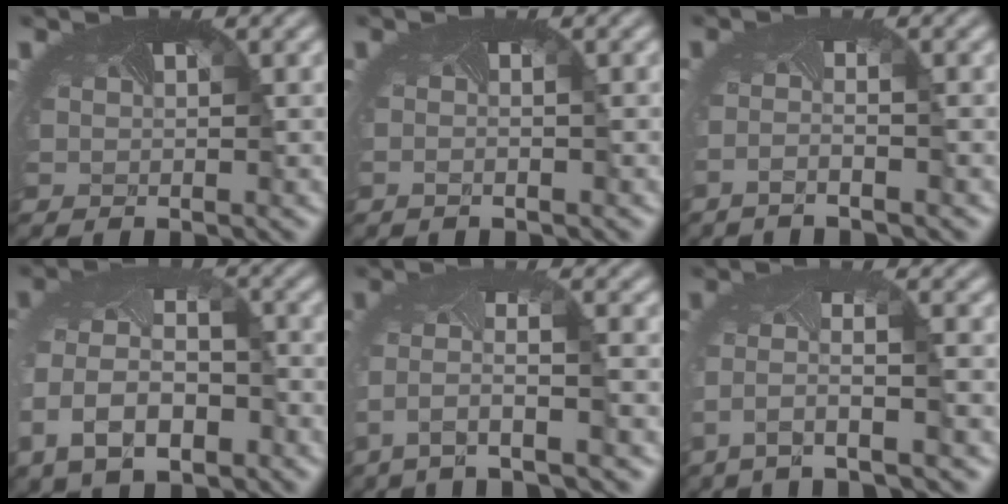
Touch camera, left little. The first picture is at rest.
{"total": 1.0, "force": [-0.8, 0.0, 0.6], "torque": [-0.013, -0.009, -0.011]}
{"total": 2.0, "force": [-1.6, -0.2, 1.2], "torque": [-0.036, -0.018, -0.039]}
{"total": 7.9, "force": [-3.3, 5.2, 5.0], "torque": [-0.132, -0.027, -0.052]}
{"total": 3.7, "force": [-2.3, 0.5, 2.8], "torque": [-0.091, -0.013, -0.045]}
{"total": 3.4, "force": [-2.2, 0.2, 2.6], "torque": [-0.083, -0.012, -0.044]}